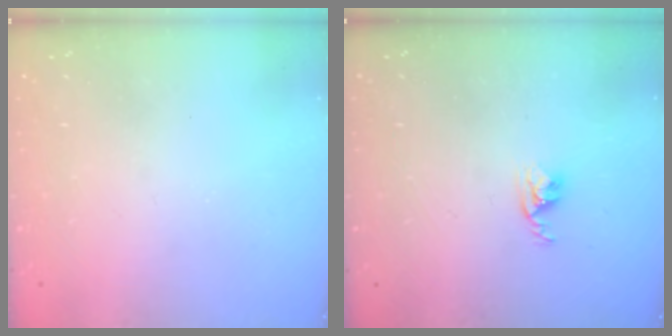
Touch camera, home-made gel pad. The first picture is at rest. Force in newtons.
{"total": 2.9, "press": 2.9, "slide": 0.4}